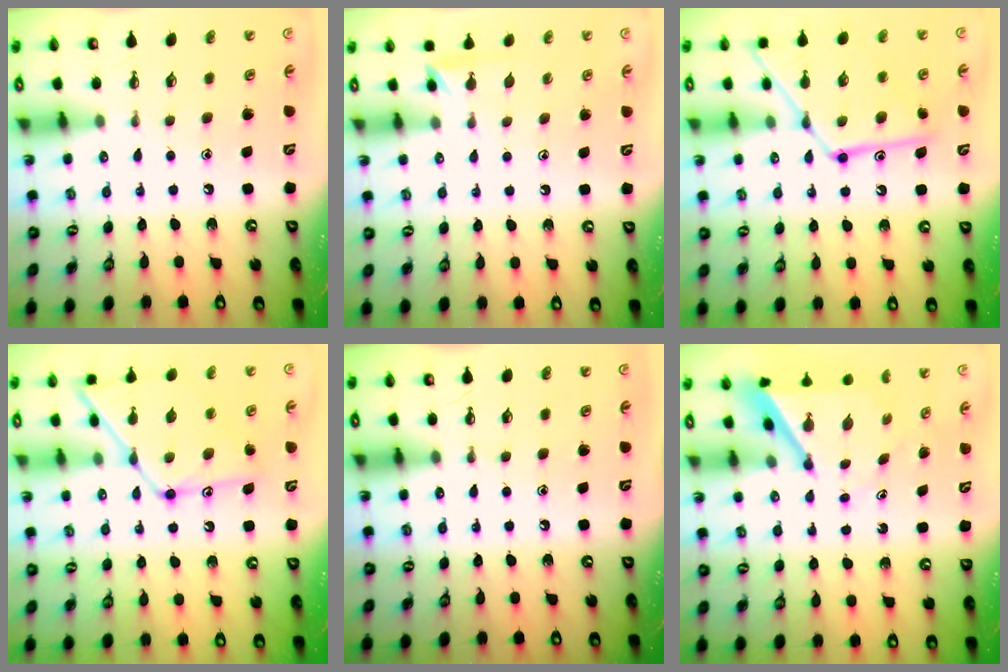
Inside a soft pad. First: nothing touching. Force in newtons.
{"total": 2.9, "press": 2.9, "slide": 0.3}
{"total": 14.2, "press": 14.1, "slide": 0.9}
{"total": 13.7, "press": 13.7, "slide": 1.0}
{"total": 0.0}
{"total": 5.6, "press": 5.6, "slide": 0.5}